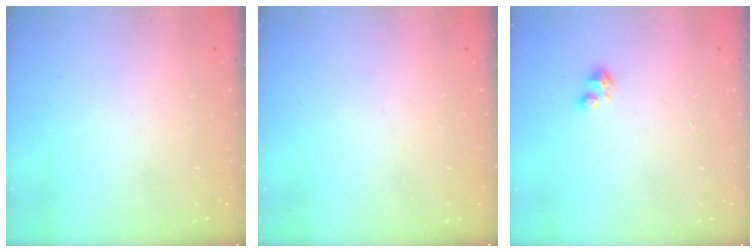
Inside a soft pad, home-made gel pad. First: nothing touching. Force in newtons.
{"total": 0.0}
{"total": 3.0, "press": 2.9, "slide": 0.2}